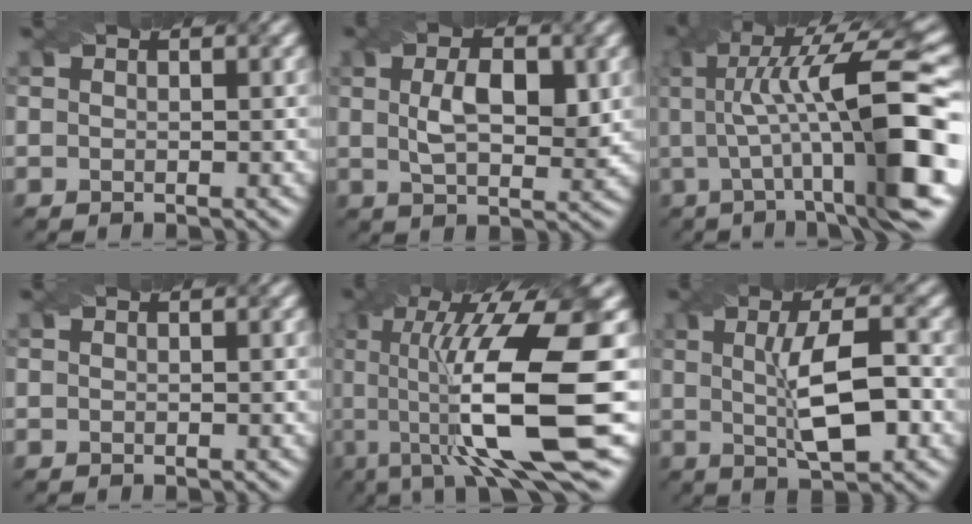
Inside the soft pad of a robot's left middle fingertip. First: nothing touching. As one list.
[{"total": 5.0, "force": [0.9, 2.5, 4.3], "torque": [-0.083, 0.000, 0.018]}, {"total": 14.6, "force": [1.4, 3.3, 14.1], "torque": [-0.211, 0.015, 0.026]}, {"total": 0.0}, {"total": 14.1, "force": [-0.7, 3.5, 13.6], "torque": [-0.234, 0.004, -0.006]}, {"total": 6.7, "force": [0.1, 1.9, 6.5], "torque": [-0.104, 0.007, 0.002]}]